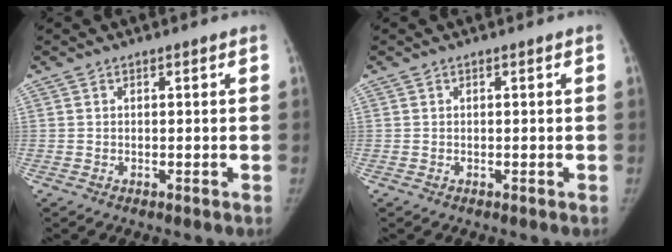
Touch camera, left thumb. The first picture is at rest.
{"total": 0.0}